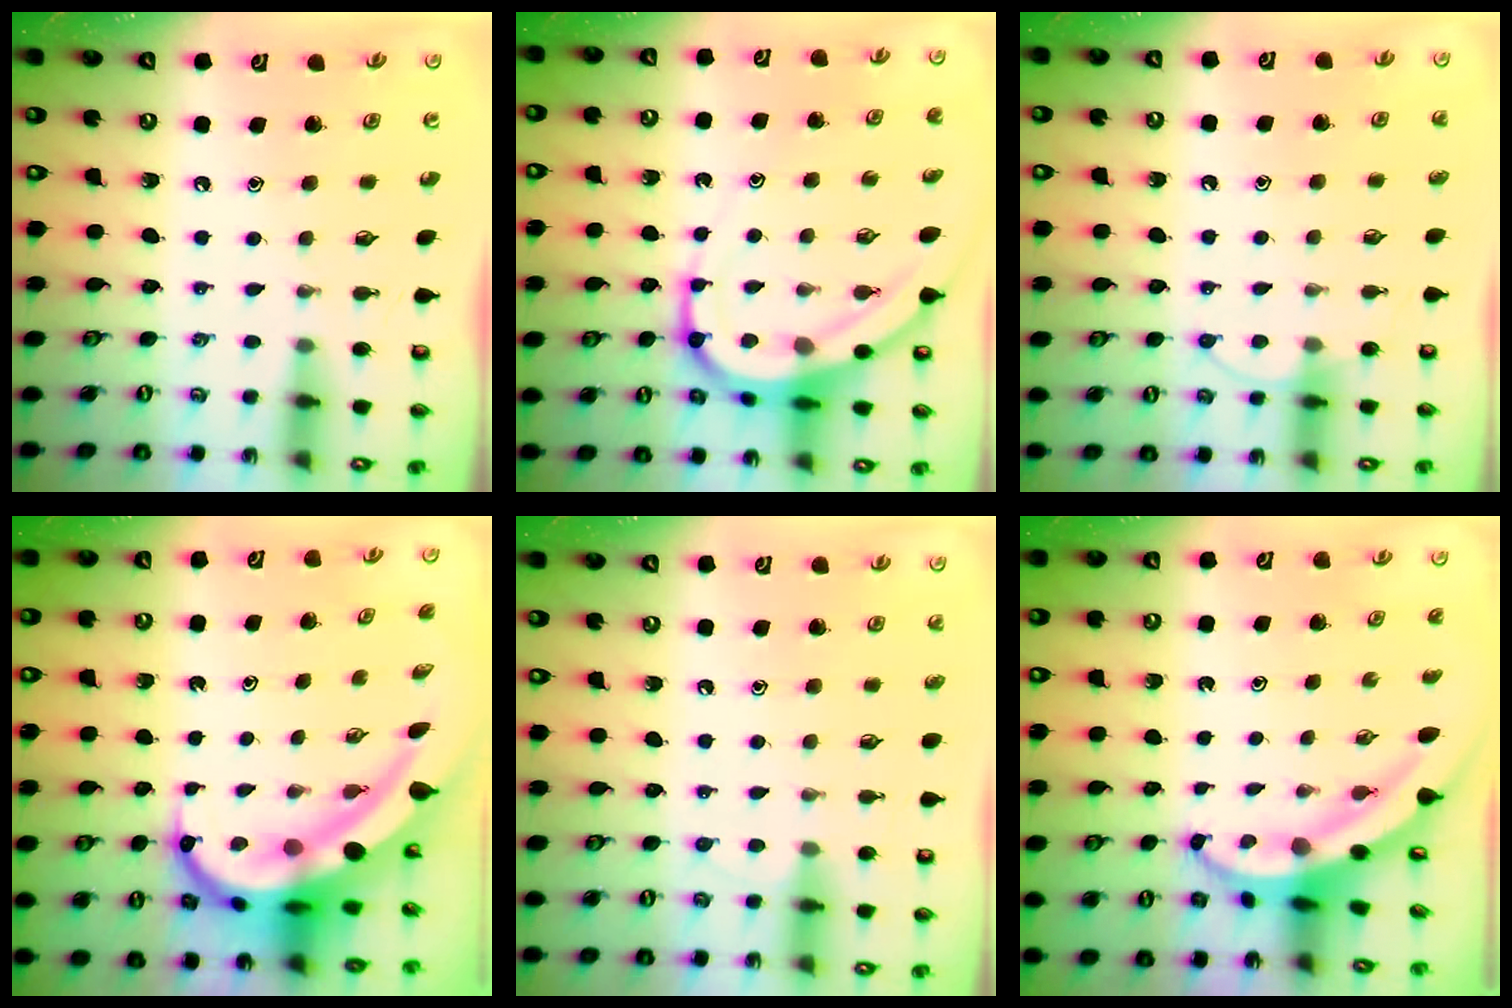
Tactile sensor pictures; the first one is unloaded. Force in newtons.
{"total": 11.2, "press": 11.1, "slide": 1.1}
{"total": 6.2, "press": 6.2, "slide": 0.6}
{"total": 12.8, "press": 12.7, "slide": 2.2}
{"total": 3.9, "press": 3.9, "slide": 0.3}
{"total": 4.3, "press": 4.3, "slide": 0.5}